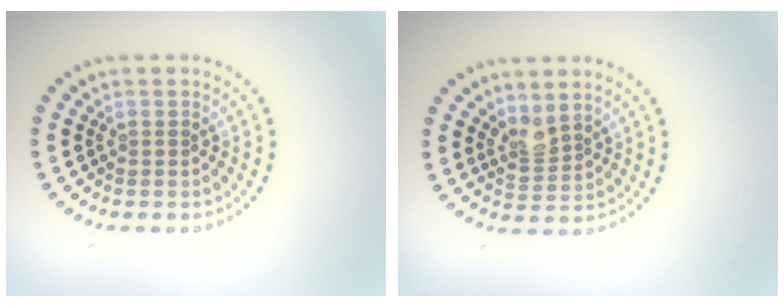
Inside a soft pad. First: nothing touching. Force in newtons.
{"total": 2.1, "press": 1.5, "slide": 1.4}